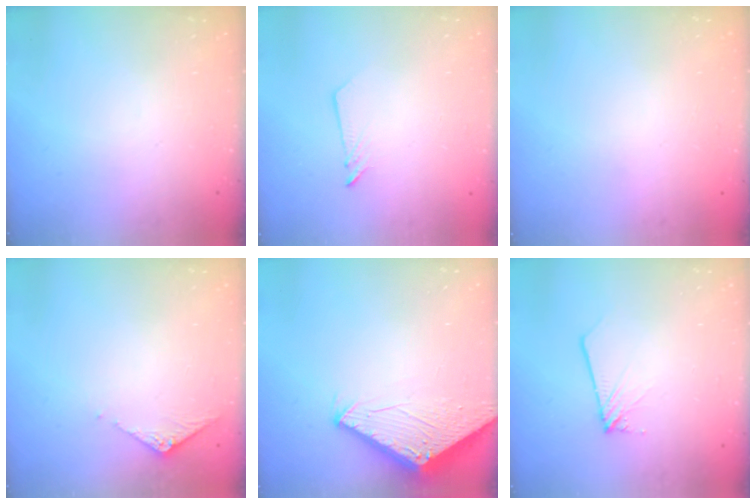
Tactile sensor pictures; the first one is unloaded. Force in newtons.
{"total": 2.6, "press": 2.6, "slide": 0.2}
{"total": 0.0}
{"total": 3.2, "press": 3.2, "slide": 0.3}
{"total": 3.0, "press": 3.0, "slide": 0.2}
{"total": 2.0, "press": 2.0, "slide": 0.1}